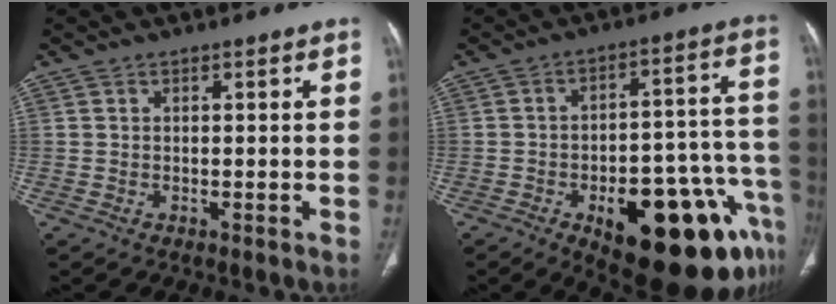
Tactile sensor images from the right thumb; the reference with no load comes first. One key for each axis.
{"total": 26.0, "fx": -12.4, "fy": 10.7, "fz": 20.2, "tx": -0.189, "ty": 0.073, "tz": -0.159}